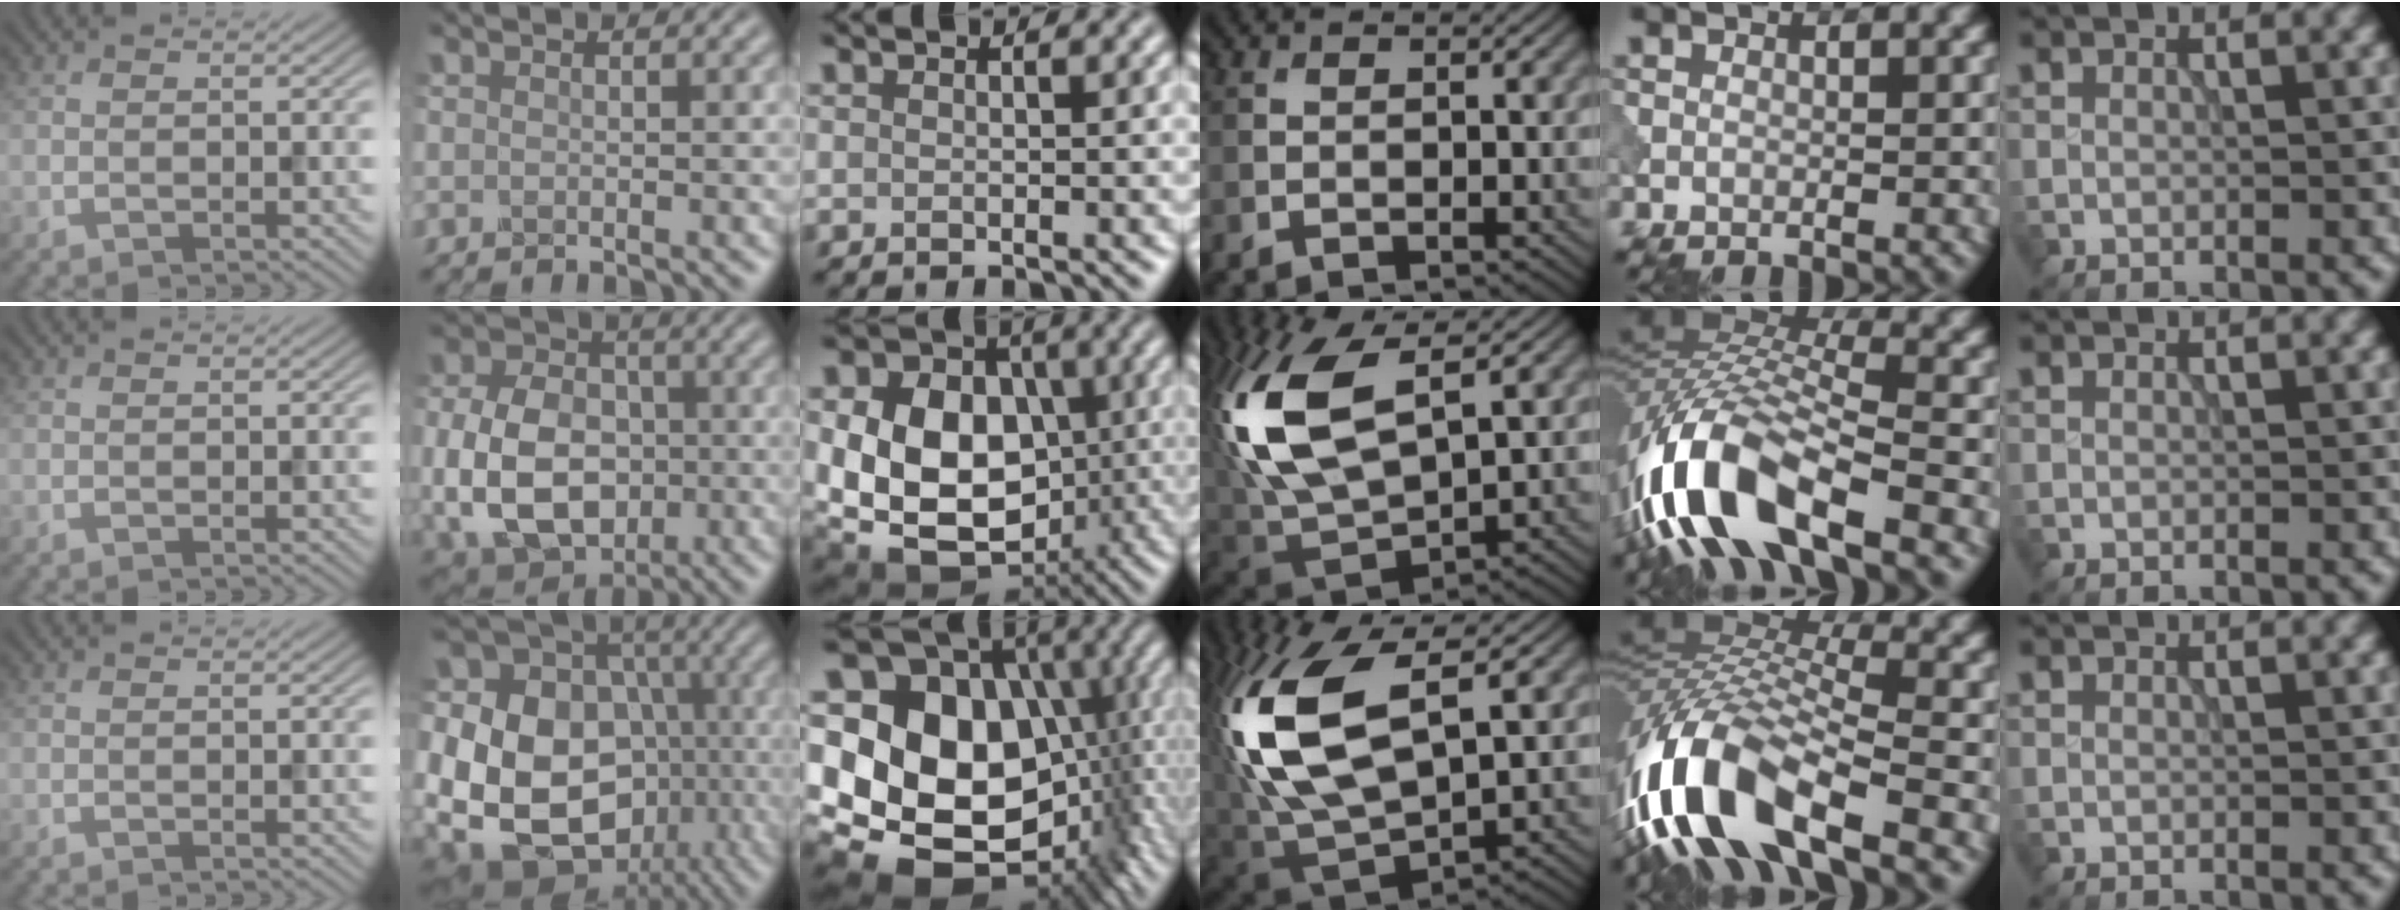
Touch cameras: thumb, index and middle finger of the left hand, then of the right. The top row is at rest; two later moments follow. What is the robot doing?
{"motion": "insert", "object": "peg toy"}